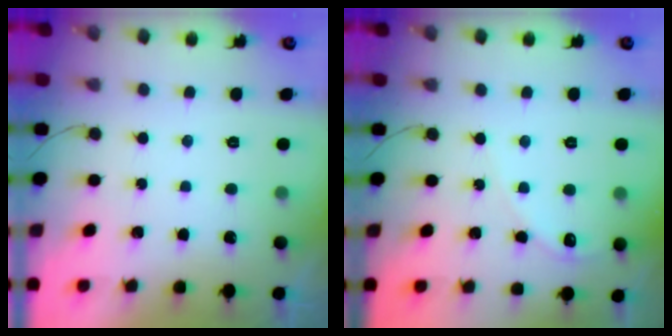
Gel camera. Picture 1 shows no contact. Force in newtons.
{"total": 4.8, "press": 4.8, "slide": 0.6}